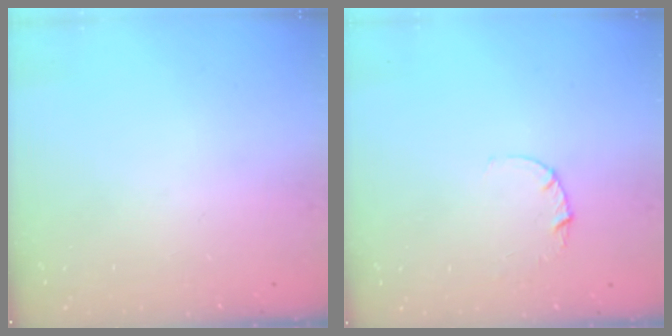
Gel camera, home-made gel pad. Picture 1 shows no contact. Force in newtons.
{"total": 2.8, "press": 2.8, "slide": 0.3}